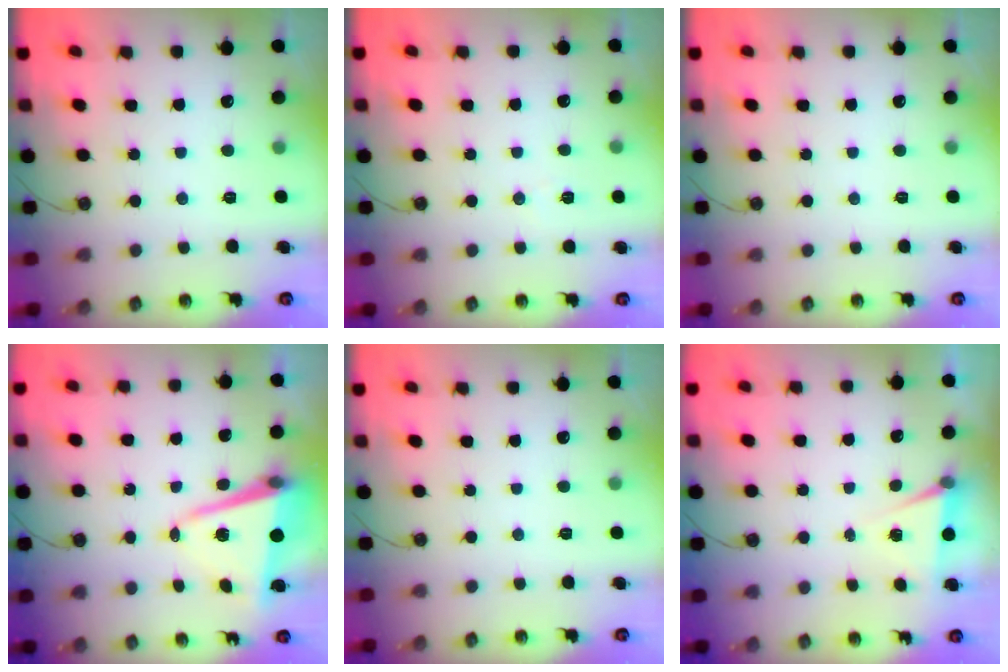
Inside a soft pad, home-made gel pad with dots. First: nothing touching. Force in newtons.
{"total": 5.3, "press": 3.2, "slide": 4.3}
{"total": 0.0}
{"total": 9.5, "press": 9.3, "slide": 1.7}
{"total": 0.0}
{"total": 5.3, "press": 2.5, "slide": 4.6}